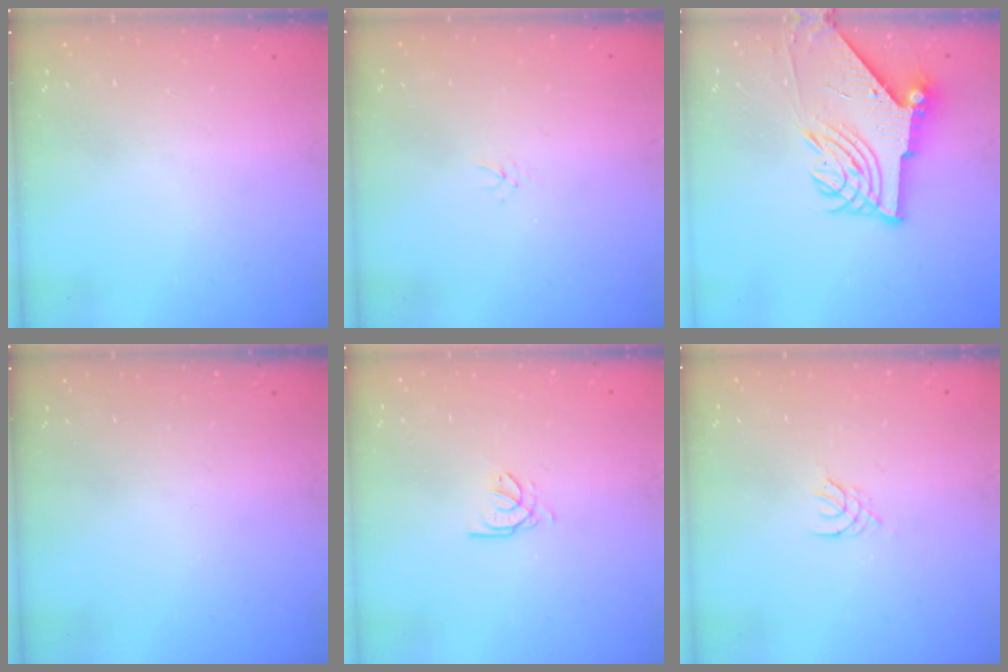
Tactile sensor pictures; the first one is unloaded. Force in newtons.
{"total": 1.5, "press": 1.5, "slide": 0.1}
{"total": 8.8, "press": 8.7, "slide": 1.1}
{"total": 0.0}
{"total": 2.6, "press": 2.6, "slide": 0.3}
{"total": 2.0, "press": 1.9, "slide": 0.4}